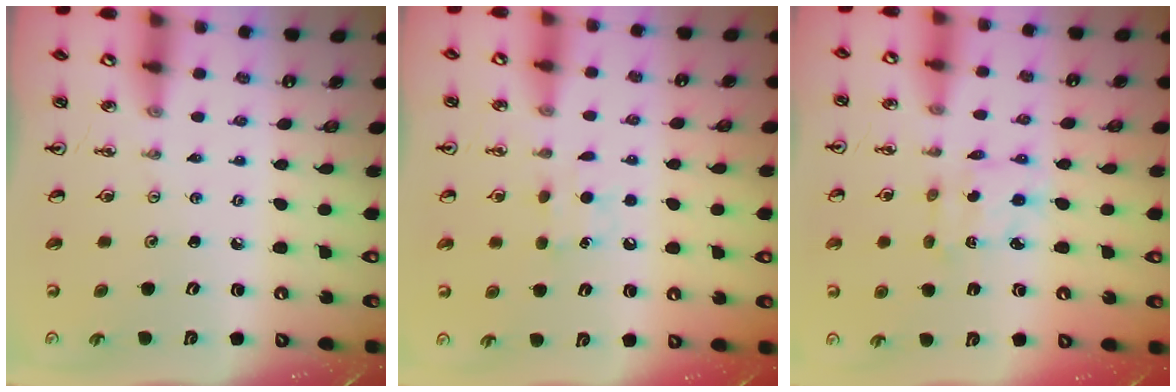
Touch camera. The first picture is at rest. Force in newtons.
{"total": 7.2, "press": 7.2, "slide": 0.9}
{"total": 2.3, "press": 2.3, "slide": 0.3}